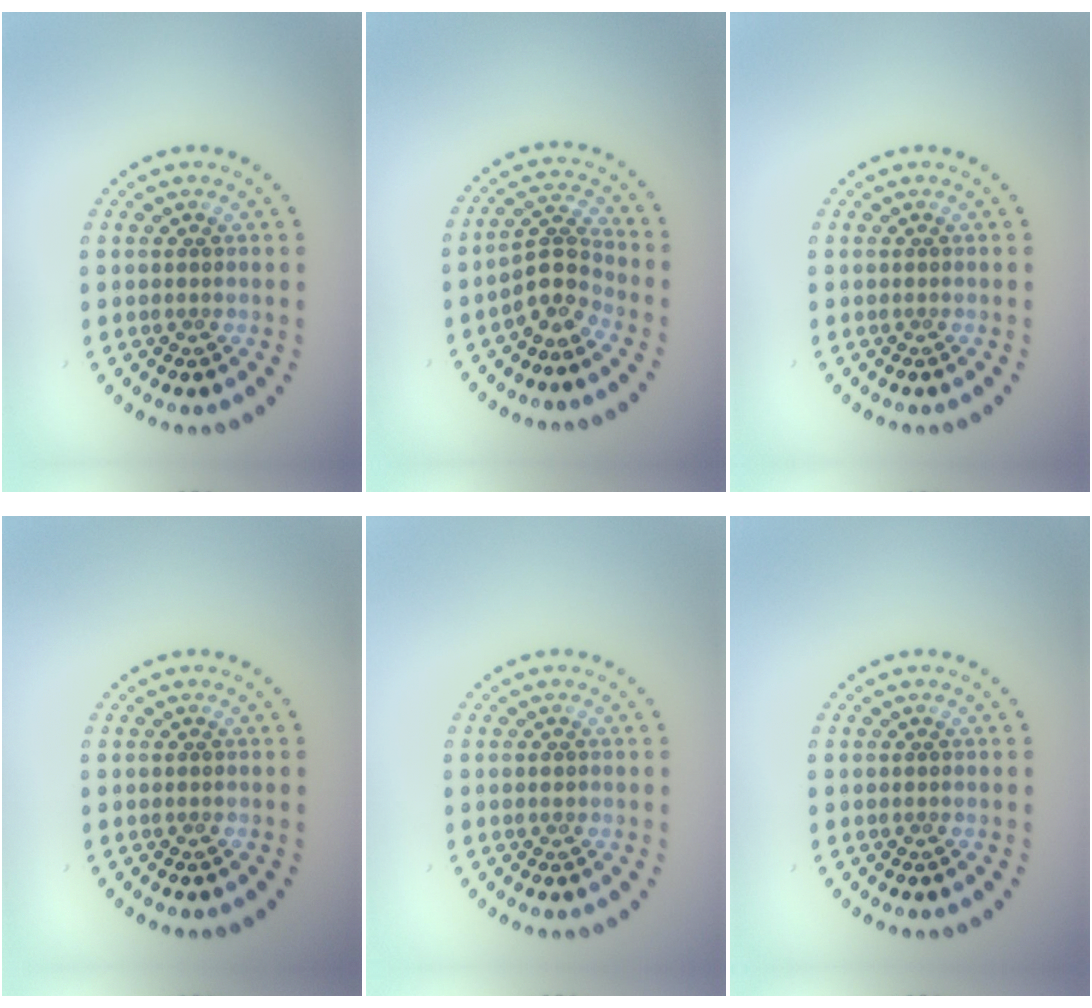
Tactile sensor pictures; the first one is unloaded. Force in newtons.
{"total": 3.0, "press": 2.2, "slide": 2.1}
{"total": 0.0}
{"total": 0.0}
{"total": 0.6, "press": 0.6, "slide": 0.2}
{"total": 0.0}